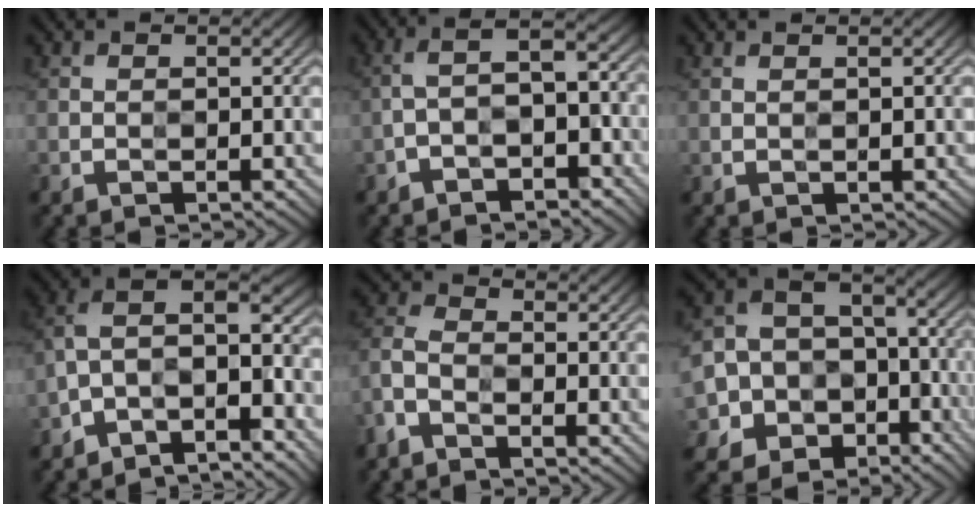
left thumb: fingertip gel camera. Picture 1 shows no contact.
{"total": 5.5, "force": [-3.0, 2.1, 4.1], "torque": [-0.071, 0.010, -0.059]}
{"total": 1.2, "force": [0.5, 0.1, 1.1], "torque": [-0.019, 0.001, 0.005]}
{"total": 11.3, "force": [-6.7, 4.0, 8.2], "torque": [-0.144, -0.006, -0.110]}
{"total": 3.9, "force": [-2.7, 1.8, 2.3], "torque": [-0.062, -0.004, -0.074]}
{"total": 13.5, "force": [-6.2, 10.9, 5.0], "torque": [-0.161, -0.029, -0.107]}